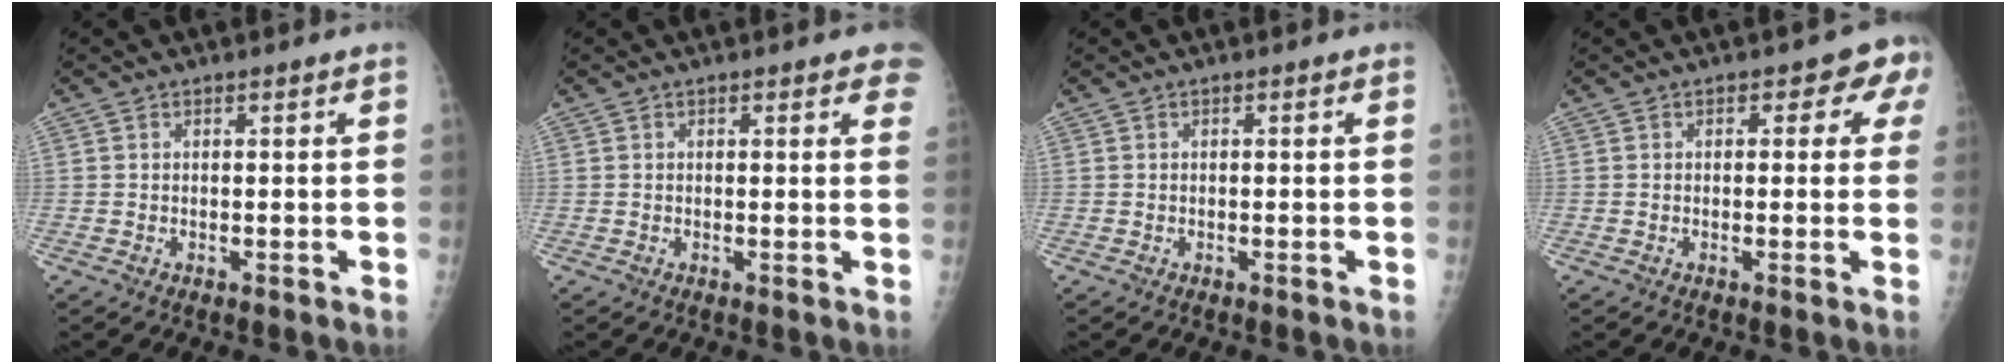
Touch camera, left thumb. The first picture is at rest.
{"total": 4.1, "force": [2.8, 1.4, 2.6], "torque": [-0.003, -0.002, 0.024]}
{"total": 0.0}
{"total": 4.2, "force": [1.6, 2.6, 2.9], "torque": [0.007, 0.001, 0.006]}